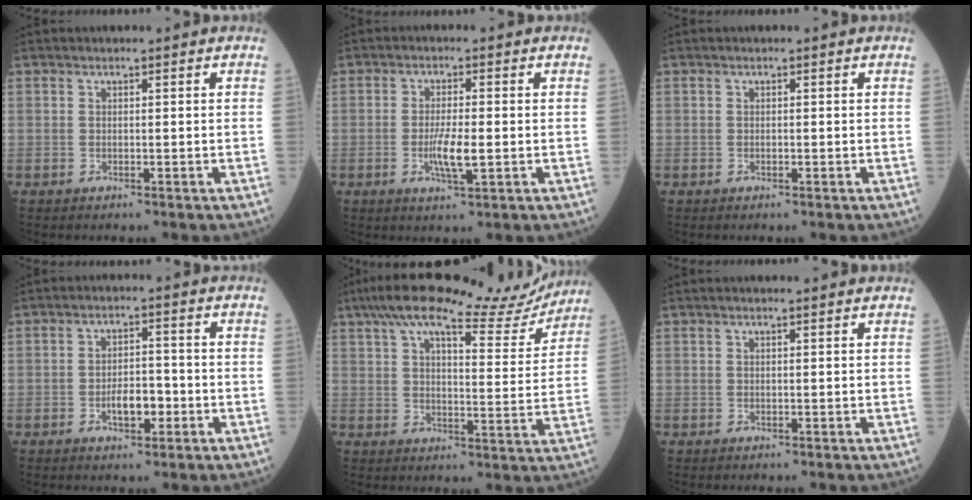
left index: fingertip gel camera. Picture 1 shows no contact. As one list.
[{"total": 4.6, "force": [-0.9, 0.7, 4.5], "torque": [-0.090, -0.006, -0.015]}, {"total": 0.0}, {"total": 4.4, "force": [-1.6, 2.0, 3.6], "torque": [-0.064, 0.005, -0.026]}, {"total": 18.4, "force": [16.3, 3.4, 7.9], "torque": [-0.118, 0.014, 0.214]}, {"total": 1.7, "force": [1.3, 0.0, 1.0], "torque": [-0.015, 0.017, 0.020]}]